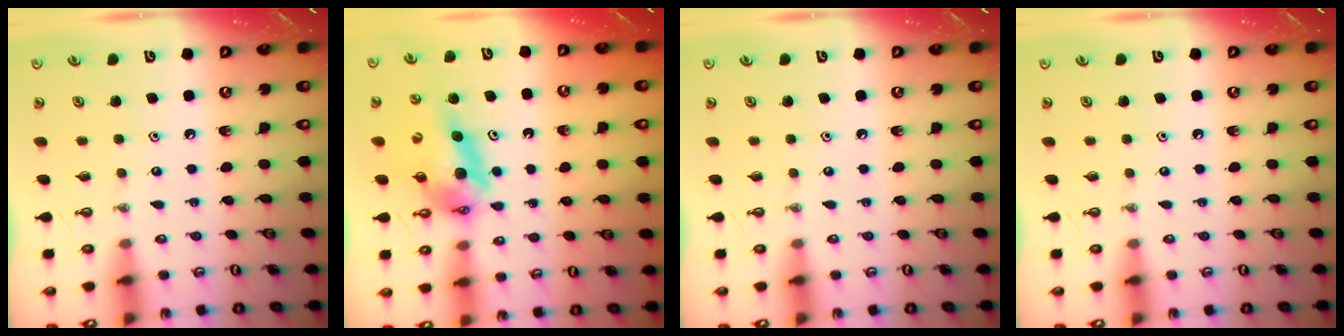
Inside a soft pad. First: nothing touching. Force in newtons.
{"total": 11.3, "press": 11.2, "slide": 1.0}
{"total": 0.0}
{"total": 0.0}